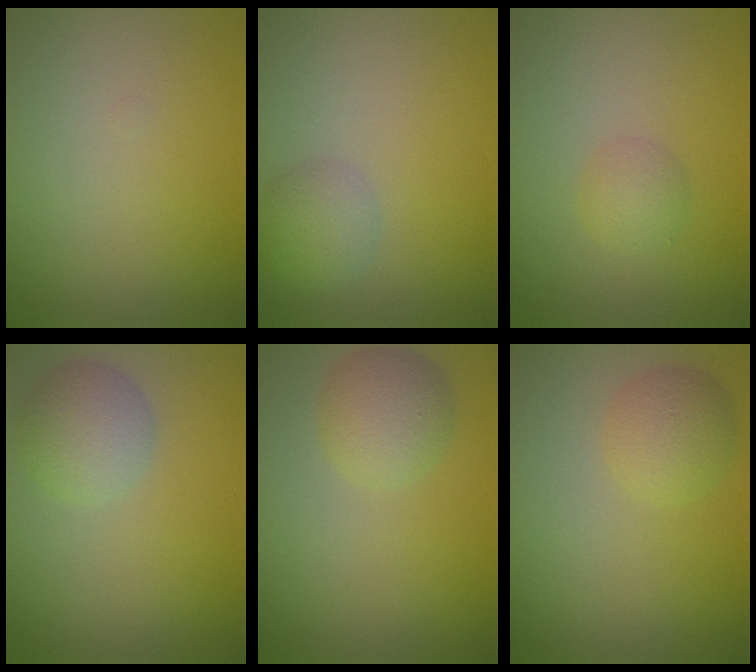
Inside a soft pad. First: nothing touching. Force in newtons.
{"total": 2.6, "press": 2.6, "slide": 0.1}
{"total": 1.5, "press": 1.5, "slide": 0.1}
{"total": 2.7, "press": 2.7, "slide": 0.2}
{"total": 2.9, "press": 2.9, "slide": 0.1}
{"total": 2.8, "press": 2.8, "slide": 0.1}